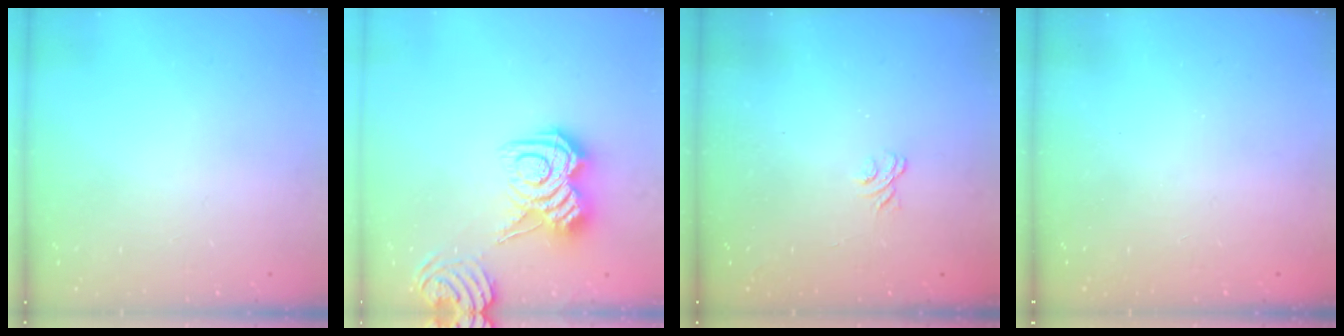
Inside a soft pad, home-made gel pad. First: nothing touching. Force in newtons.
{"total": 11.2, "press": 11.1, "slide": 0.8}
{"total": 1.9, "press": 1.5, "slide": 1.1}
{"total": 2.3, "press": 2.1, "slide": 0.8}